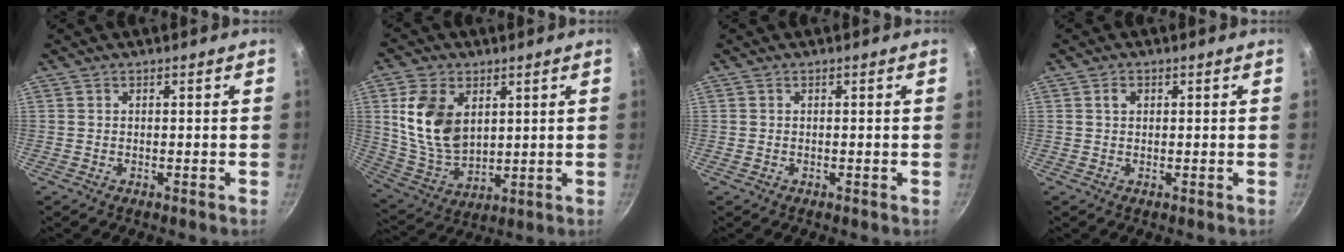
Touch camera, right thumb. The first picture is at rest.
{"total": 13.8, "force": [3.7, 9.1, 9.7], "torque": [-0.165, -0.025, 0.083]}
{"total": 0.0}
{"total": 1.5, "force": [0.5, 1.1, 0.9], "torque": [-0.011, 0.004, 0.006]}